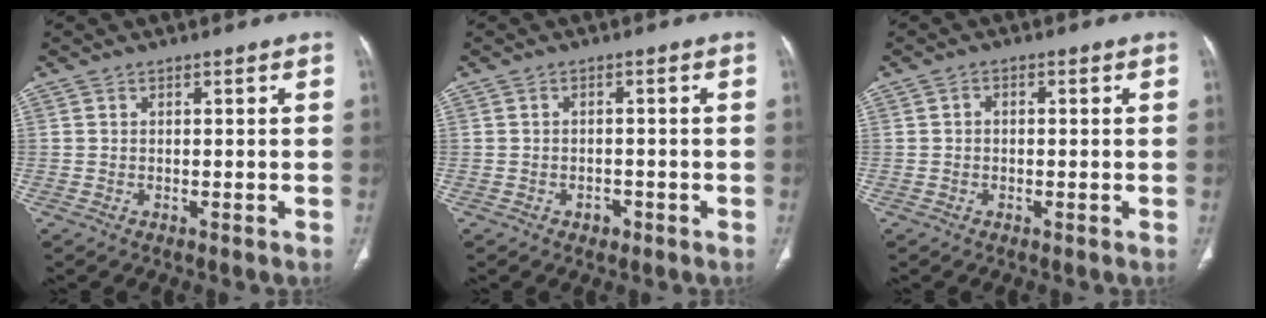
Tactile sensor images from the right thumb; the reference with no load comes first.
{"total": 1.8, "force": [-1.0, 1.3, 0.8], "torque": [-0.008, 0.006, -0.011]}
{"total": 1.1, "force": [0.0, 0.9, 0.7], "torque": [-0.007, 0.006, -0.005]}